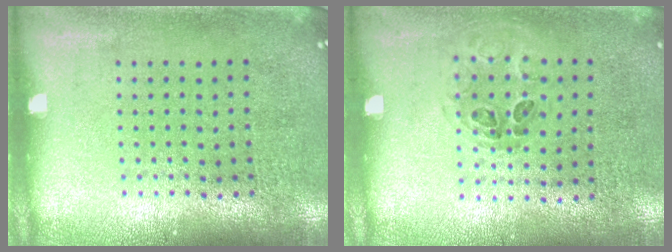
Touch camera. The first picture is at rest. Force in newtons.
{"total": 0.9, "press": 0.6, "slide": 0.7}